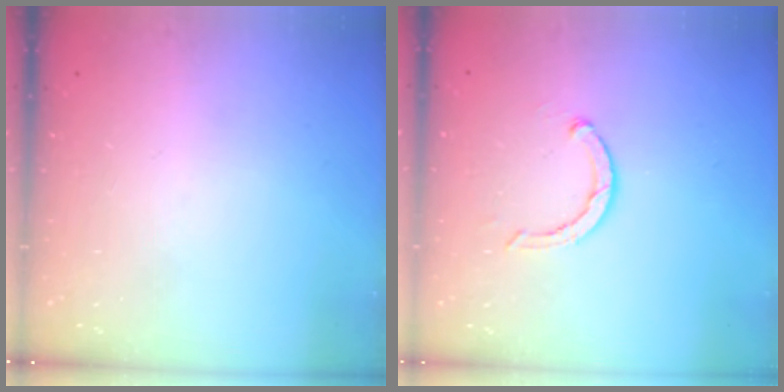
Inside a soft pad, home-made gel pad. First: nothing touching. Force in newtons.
{"total": 2.6, "press": 2.5, "slide": 0.4}